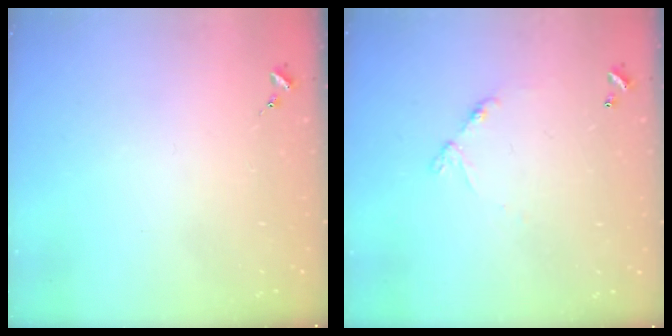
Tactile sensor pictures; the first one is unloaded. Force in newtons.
{"total": 6.8, "press": 6.8, "slide": 0.5}